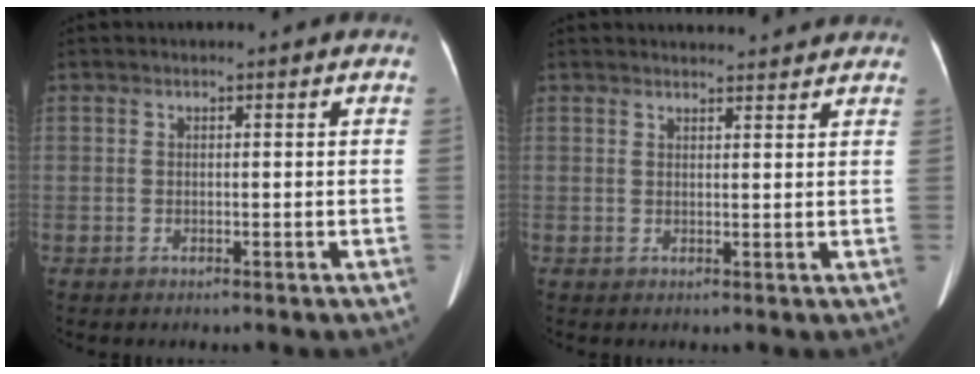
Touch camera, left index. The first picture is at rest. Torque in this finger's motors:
{"motor_torque": [0.15, -0.51, -0.03, -0.01]}